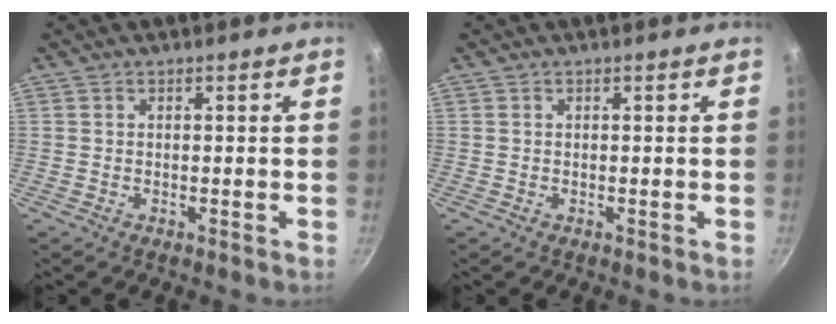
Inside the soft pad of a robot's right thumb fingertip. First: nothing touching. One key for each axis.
{"total": 0.0}